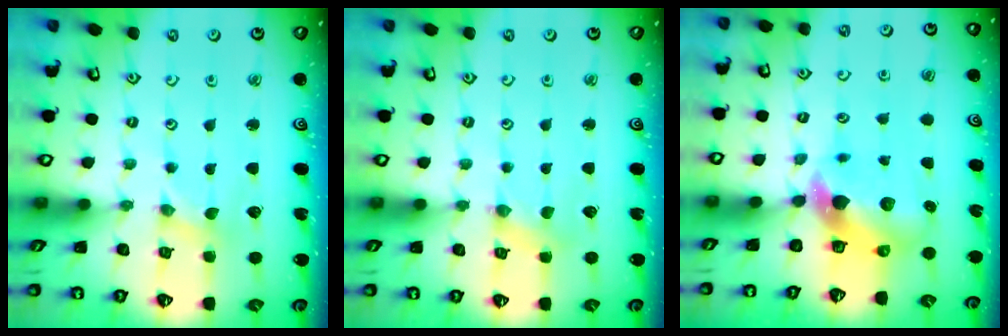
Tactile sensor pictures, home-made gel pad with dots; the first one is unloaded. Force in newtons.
{"total": 1.1, "press": 1.1, "slide": 0.2}
{"total": 7.1, "press": 7.0, "slide": 1.0}